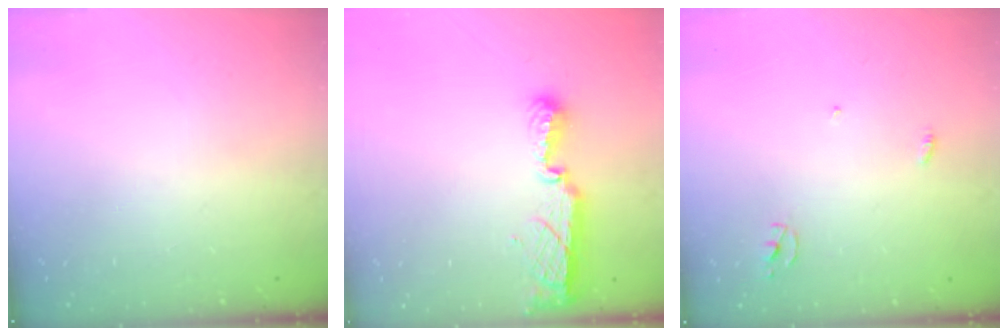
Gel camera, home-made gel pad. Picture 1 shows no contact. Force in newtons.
{"total": 8.3, "press": 8.3, "slide": 0.7}
{"total": 2.3, "press": 2.3, "slide": 0.1}